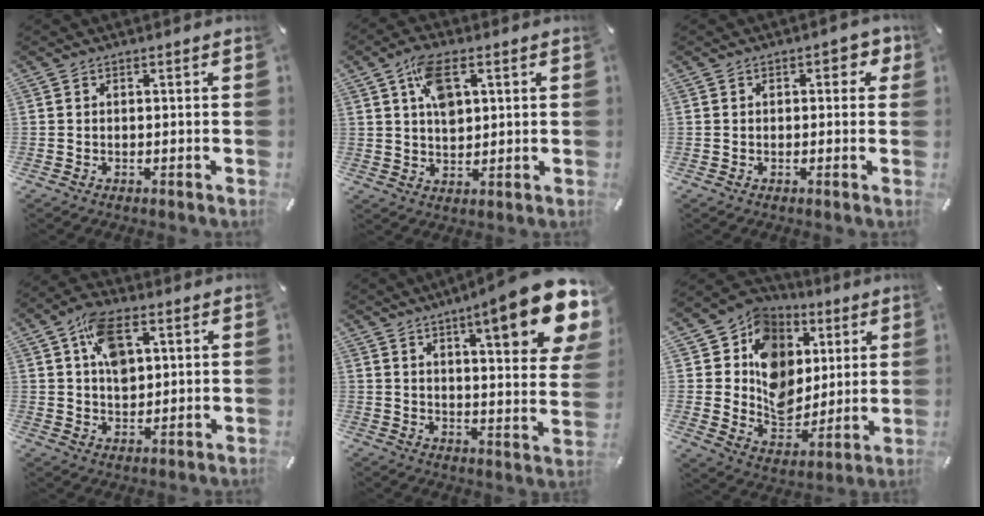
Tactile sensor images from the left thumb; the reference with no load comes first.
{"total": 7.9, "force": [2.9, 4.6, 5.8], "torque": [-0.098, 0.001, 0.049]}
{"total": 3.0, "force": [0.5, 2.0, 2.2], "torque": [-0.020, 0.002, 0.000]}
{"total": 9.9, "force": [3.3, 6.4, 6.8], "torque": [-0.109, 0.004, 0.060]}
{"total": 18.6, "force": [10.8, 4.0, 14.5], "torque": [-0.205, -0.068, 0.166]}
{"total": 13.9, "force": [3.1, 12.6, 5.1], "torque": [-0.076, -0.033, 0.065]}